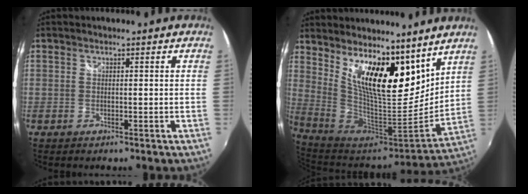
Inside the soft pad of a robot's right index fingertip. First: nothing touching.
{"total": 17.6, "force": [10.4, 6.5, 12.6], "torque": [-0.209, -0.008, 0.193]}